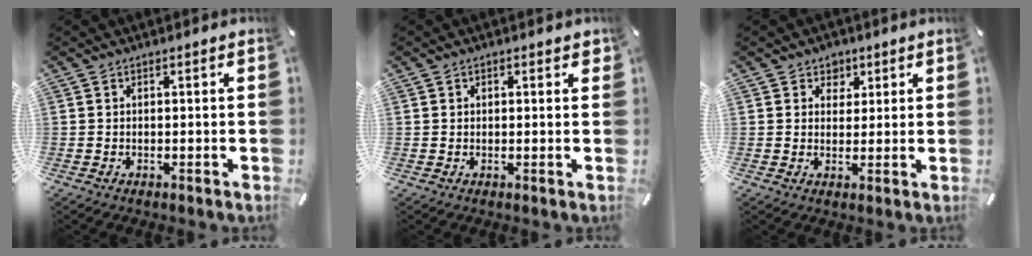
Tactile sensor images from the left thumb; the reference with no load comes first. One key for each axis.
{"total": 0.8, "fx": 0.3, "fy": 0.7, "fz": 0.3, "tx": 0.003, "ty": 0.002, "tz": 0.003}
{"total": 3.9, "fx": 2.0, "fy": 3.3, "fz": 0.5, "tx": 0.003, "ty": -0.005, "tz": 0.033}